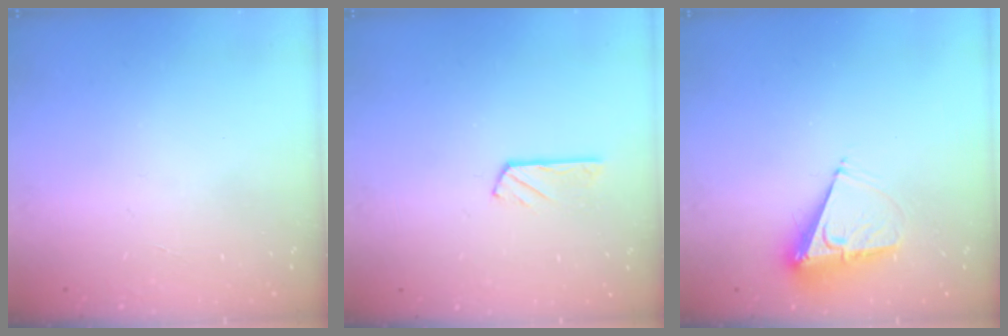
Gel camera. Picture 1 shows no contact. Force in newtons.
{"total": 2.7, "press": 2.7, "slide": 0.3}
{"total": 8.7, "press": 8.6, "slide": 0.7}